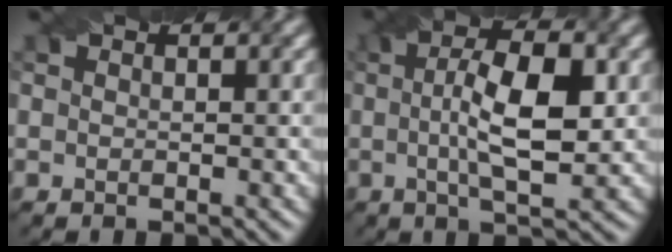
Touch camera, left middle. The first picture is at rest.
{"total": 7.1, "force": [0.5, 2.1, 6.8], "torque": [-0.111, 0.010, 0.005]}